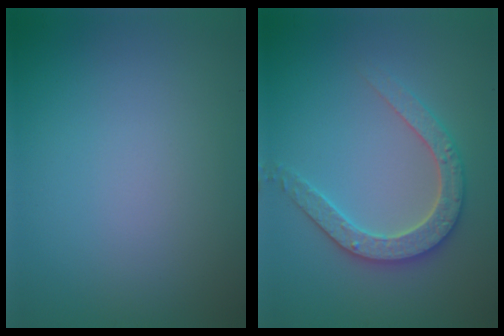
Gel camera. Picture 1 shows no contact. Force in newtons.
{"total": 3.3, "press": 3.3, "slide": 0.6}